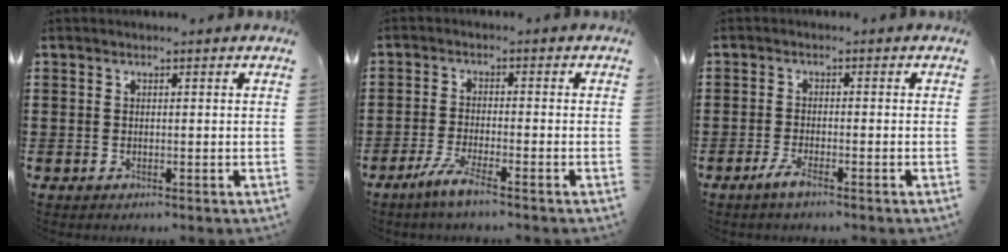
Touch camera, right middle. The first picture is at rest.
{"total": 4.3, "force": [-3.1, 0.1, 2.9], "torque": [-0.068, -0.011, -0.061]}
{"total": 2.7, "force": [-1.9, 0.3, 1.9], "torque": [-0.037, 0.001, -0.038]}